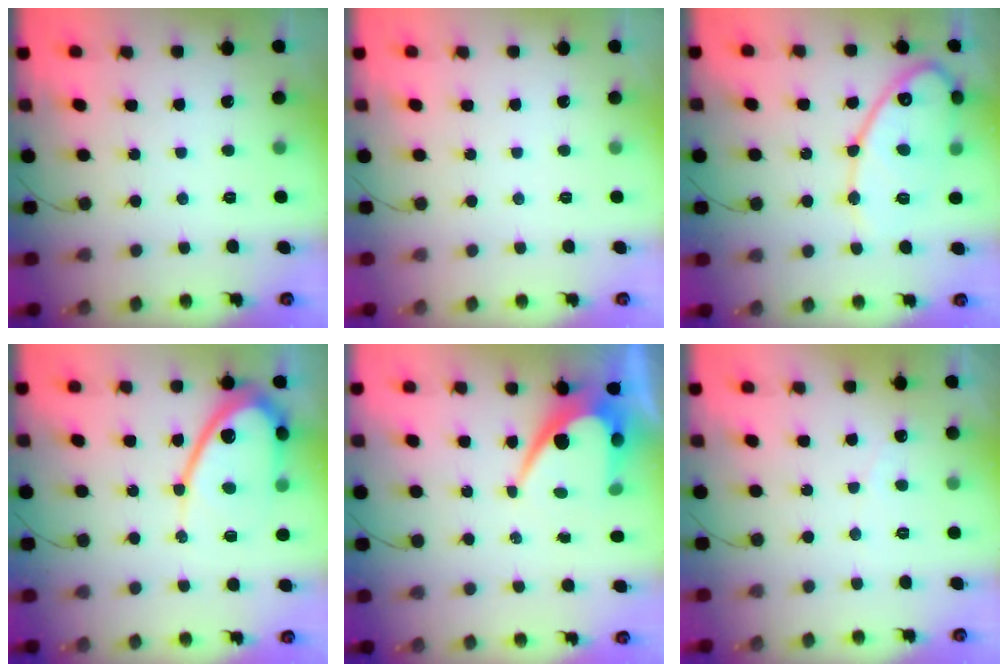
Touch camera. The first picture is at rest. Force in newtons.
{"total": 0.0}
{"total": 17.3, "press": 17.2, "slide": 0.9}
{"total": 12.5, "press": 12.5, "slide": 1.1}
{"total": 10.3, "press": 10.2, "slide": 0.6}
{"total": 2.4, "press": 2.4, "slide": 0.2}